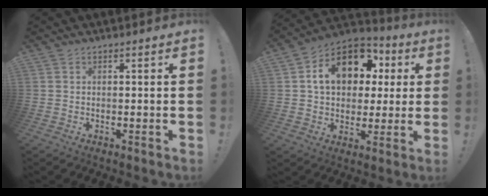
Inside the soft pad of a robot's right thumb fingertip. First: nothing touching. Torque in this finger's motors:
{"motor_torque": [2.19, 2.36, 1.08, 0.17, 0.54]}